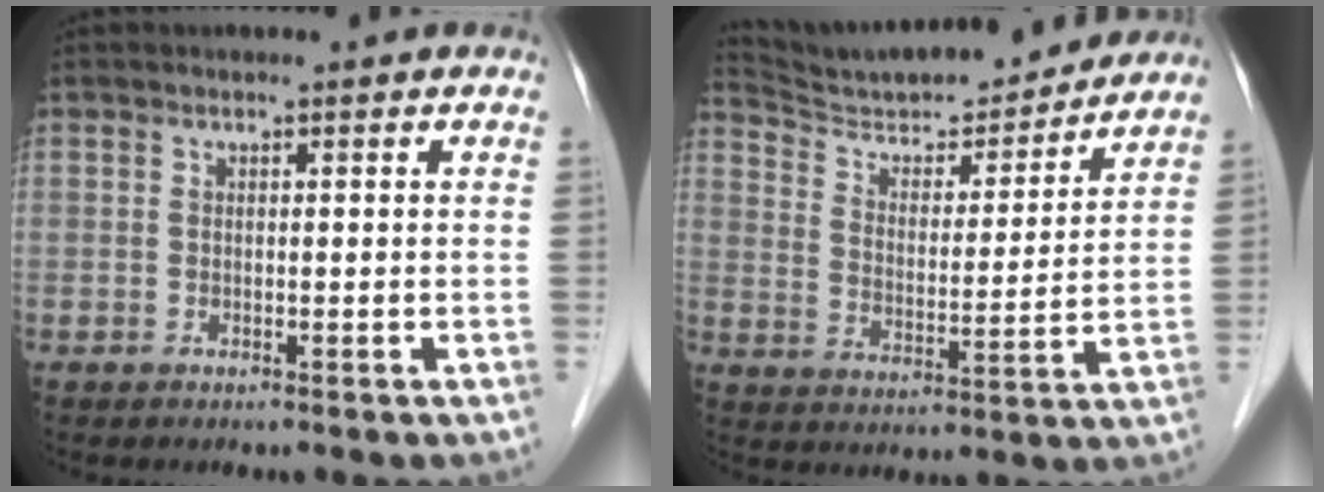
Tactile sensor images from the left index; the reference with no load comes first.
{"total": 17.1, "force": [16.2, 2.1, 5.0], "torque": [-0.087, -0.006, 0.253]}